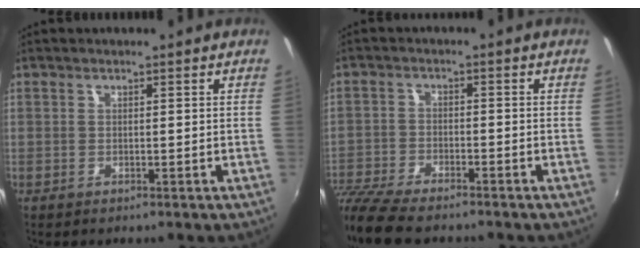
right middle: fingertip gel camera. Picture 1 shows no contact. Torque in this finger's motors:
{"motor_torque": [1.27, -0.87, 0.75, 0.21]}